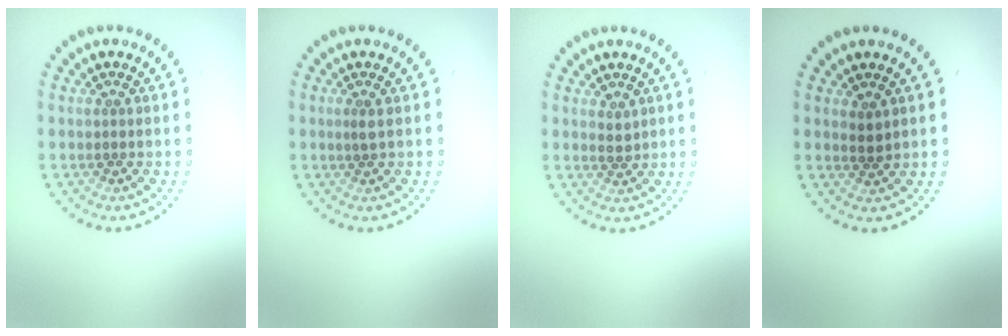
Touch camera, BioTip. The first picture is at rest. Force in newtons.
{"total": 0.9, "press": 0.6, "slide": 0.7}
{"total": 0.8, "press": 0.7, "slide": 0.3}
{"total": 1.1, "press": 0.8, "slide": 0.7}